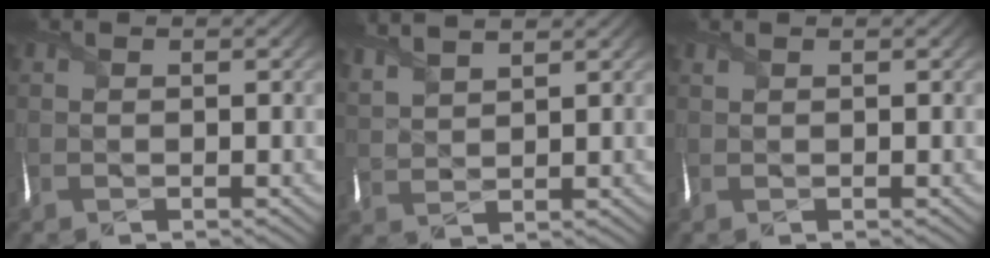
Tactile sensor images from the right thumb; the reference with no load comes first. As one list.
[{"total": 5.0, "force": [4.3, 1.2, 2.3], "torque": [-0.066, 0.012, 0.085]}, {"total": 0.5, "force": [0.5, 0.0, 0.1], "torque": [-0.004, 0.005, 0.010]}]